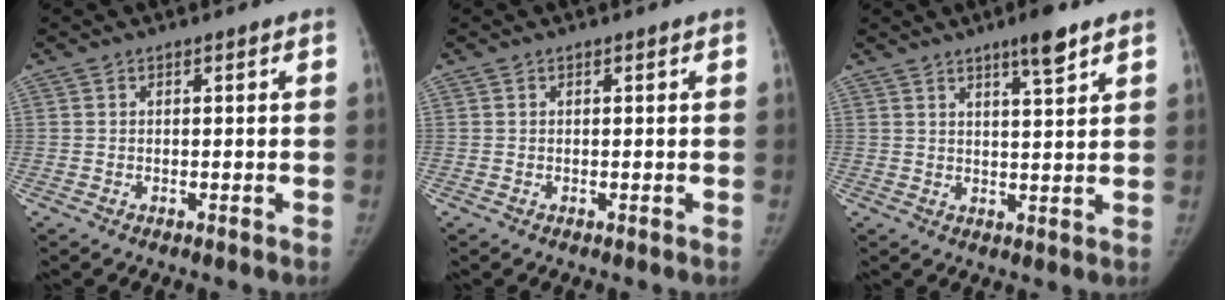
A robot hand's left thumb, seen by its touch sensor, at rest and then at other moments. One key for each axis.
{"total": 0.0}
{"total": 5.7, "fx": 3.9, "fy": 0.6, "fz": 4.1, "tx": -0.060, "ty": -0.025, "tz": 0.061}